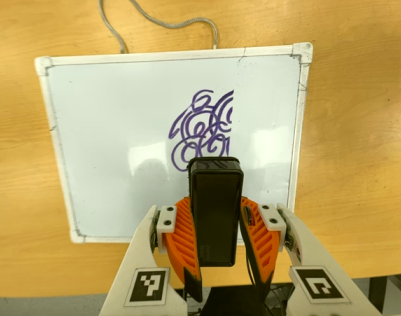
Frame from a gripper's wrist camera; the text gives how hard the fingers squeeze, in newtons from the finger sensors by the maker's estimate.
{"total": 6.6, "left": 5.2, "right": 8.1}